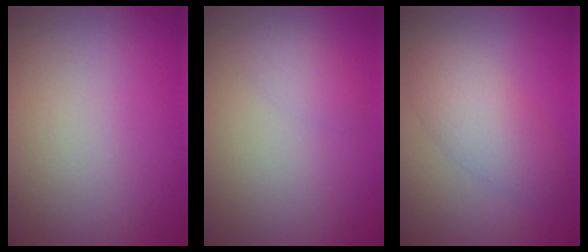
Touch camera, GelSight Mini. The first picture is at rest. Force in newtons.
{"total": 1.2, "press": 1.2, "slide": 0.1}
{"total": 3.7, "press": 3.7, "slide": 0.1}